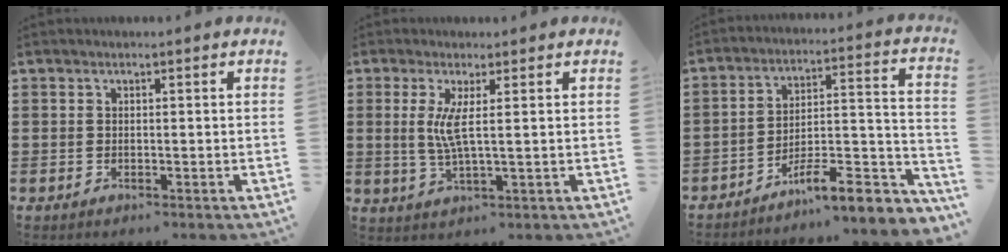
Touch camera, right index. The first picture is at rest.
{"total": 4.8, "force": [0.8, 0.2, 4.7], "torque": [-0.105, -0.014, 0.008]}
{"total": 8.3, "force": [-6.3, 1.9, 5.1], "torque": [-0.073, 0.003, -0.118]}